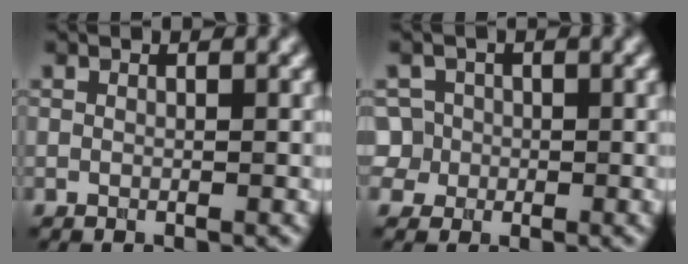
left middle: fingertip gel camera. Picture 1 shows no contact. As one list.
[{"total": 3.4, "force": [-0.5, 3.3, 0.8], "torque": [-0.001, 0.025, -0.014]}]